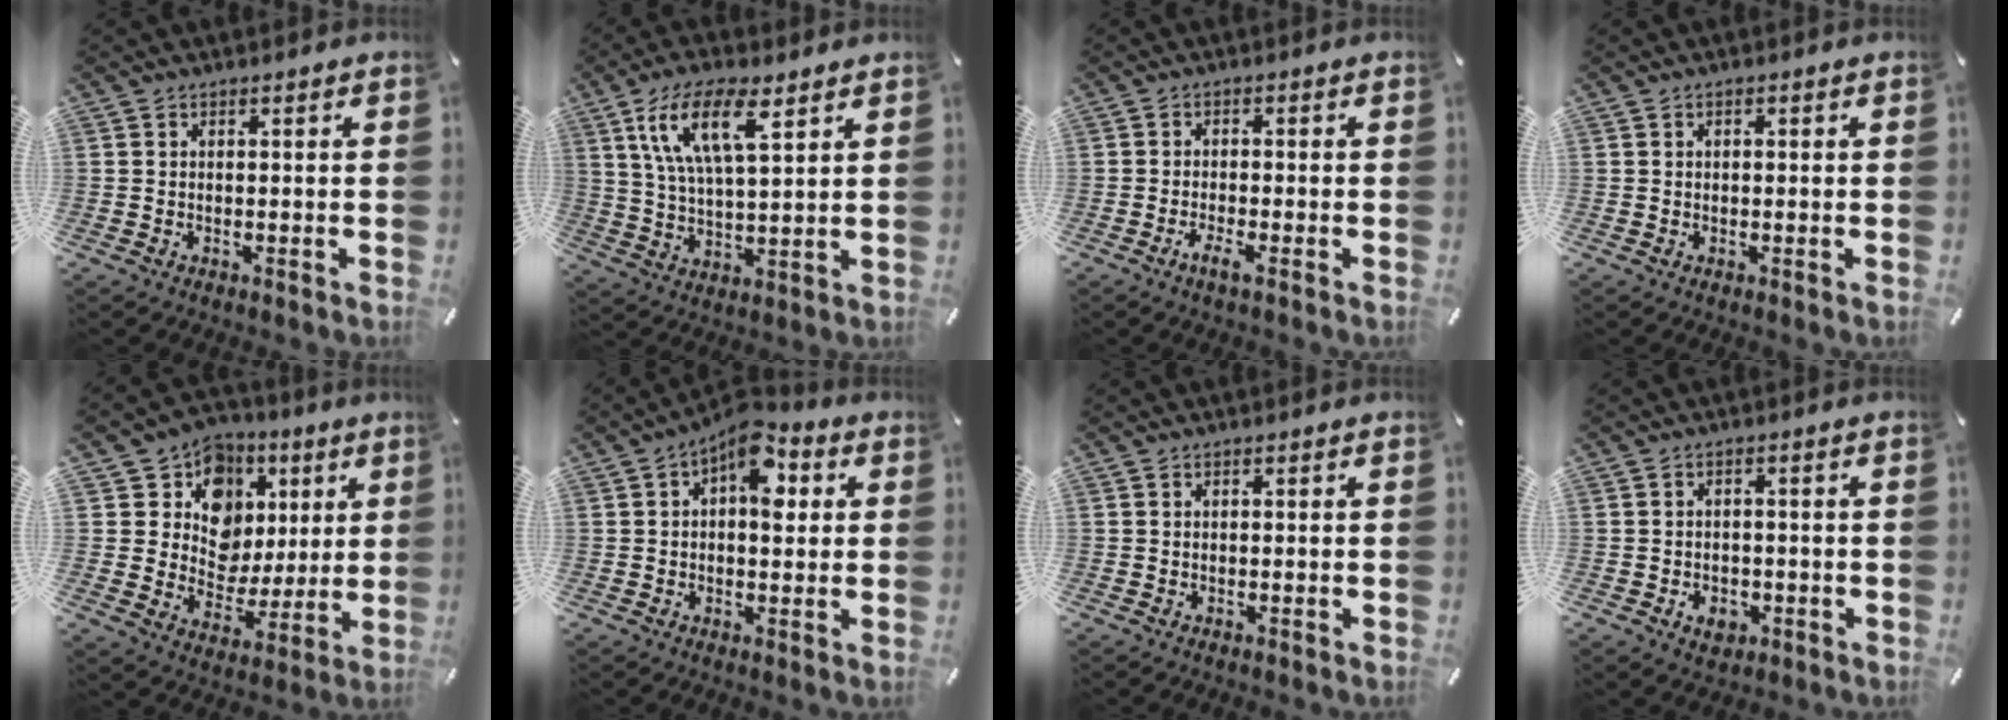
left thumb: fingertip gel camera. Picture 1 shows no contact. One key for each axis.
{"total": 13.3, "fx": 7.0, "fy": 5.1, "fz": 10.1, "tx": -0.208, "ty": -0.005, "tz": 0.126}
{"total": 2.9, "fx": -1.7, "fy": 0.6, "fz": 2.3, "tx": -0.044, "ty": 0.001, "tz": -0.032}
{"total": 0.6, "fx": 0.1, "fy": 0.5, "fz": 0.4, "tx": -0.008, "ty": 0.002, "tz": 0.001}
{"total": 13.4, "fx": 4.2, "fy": 12.1, "fz": 3.9, "tx": -0.052, "ty": -0.037, "tz": 0.084}
{"total": 10.3, "fx": 4.0, "fy": 5.7, "fz": 7.7, "tx": -0.086, "ty": -0.026, "tz": 0.063}
{"total": 0.0}
{"total": 4.2, "fx": -1.7, "fy": 3.2, "fz": 2.2, "tx": -0.043, "ty": 0.005, "tz": -0.030}